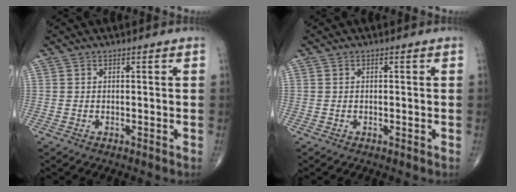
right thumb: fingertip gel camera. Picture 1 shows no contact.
{"total": 0.0}